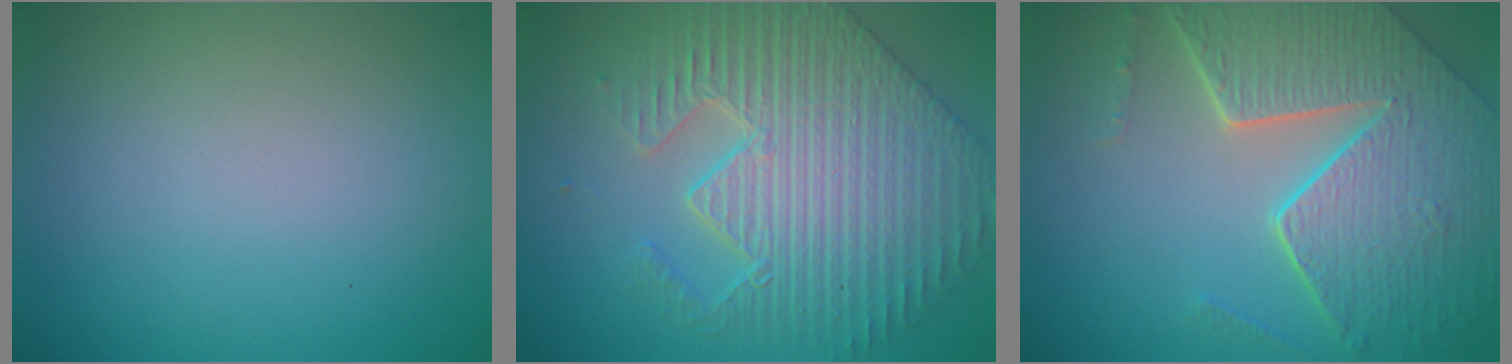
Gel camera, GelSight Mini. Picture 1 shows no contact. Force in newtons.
{"total": 6.7, "press": 5.7, "slide": 3.6}
{"total": 8.2, "press": 5.9, "slide": 5.7}